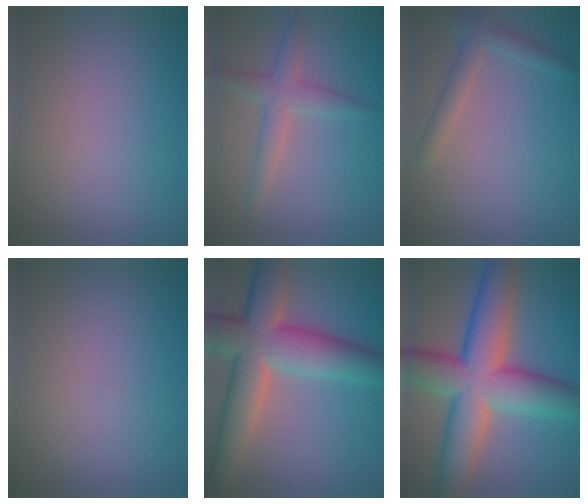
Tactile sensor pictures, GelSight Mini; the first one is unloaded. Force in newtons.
{"total": 2.8, "press": 2.8, "slide": 0.0}
{"total": 2.3, "press": 2.3, "slide": 0.2}
{"total": 0.0}
{"total": 10.3, "press": 10.2, "slide": 0.5}
{"total": 12.1, "press": 12.1, "slide": 0.5}